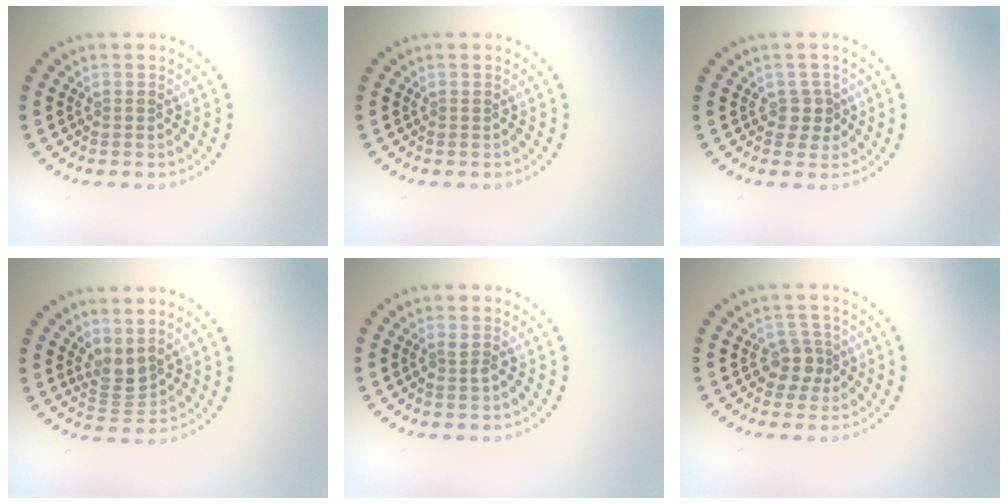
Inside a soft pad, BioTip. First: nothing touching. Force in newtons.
{"total": 0.0}
{"total": 1.6, "press": 1.3, "slide": 0.9}
{"total": 2.2, "press": 1.7, "slide": 1.4}
{"total": 0.7, "press": 0.6, "slide": 0.2}
{"total": 2.2, "press": 1.8, "slide": 1.2}